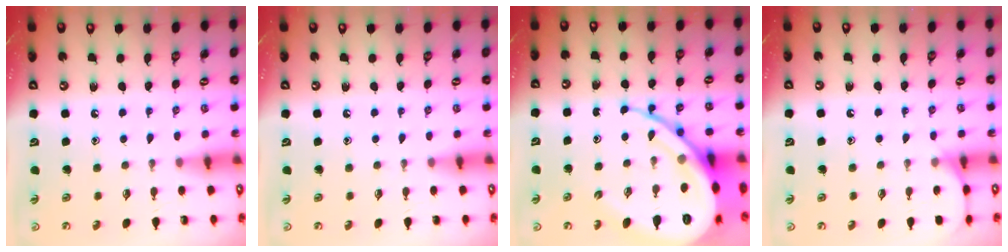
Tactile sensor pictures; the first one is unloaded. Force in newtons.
{"total": 0.0}
{"total": 19.7, "press": 19.6, "slide": 2.1}
{"total": 6.6, "press": 6.5, "slide": 0.7}